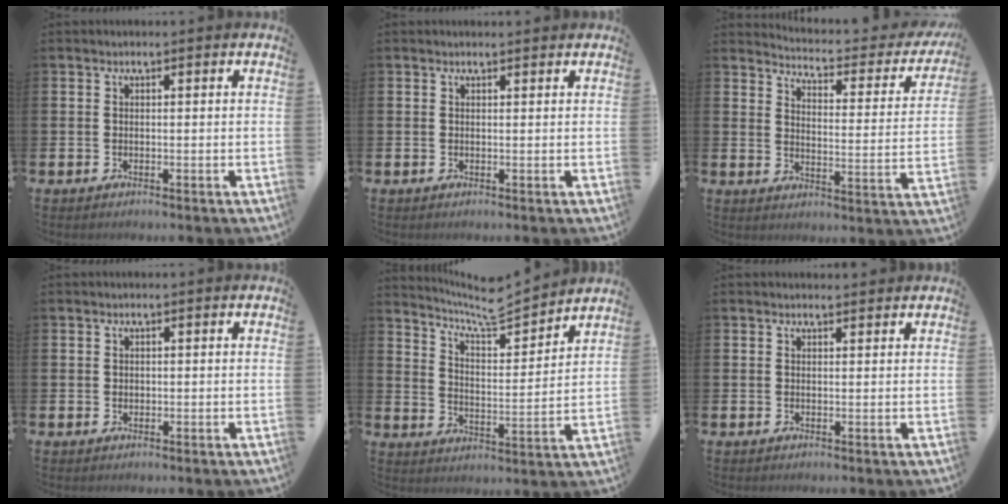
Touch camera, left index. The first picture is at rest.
{"total": 0.6, "force": [0.6, 0.1, 0.1], "torque": [0.006, -0.002, 0.009]}
{"total": 4.0, "force": [3.7, 0.8, 1.1], "torque": [-0.044, -0.036, 0.055]}
{"total": 0.7, "force": [0.3, 0.6, 0.1], "torque": [0.006, 0.002, 0.003]}
{"total": 7.4, "force": [7.0, 1.0, 2.2], "torque": [-0.067, -0.050, 0.120]}
{"total": 1.0, "force": [1.0, 0.2, 0.1], "torque": [0.006, -0.001, 0.016]}